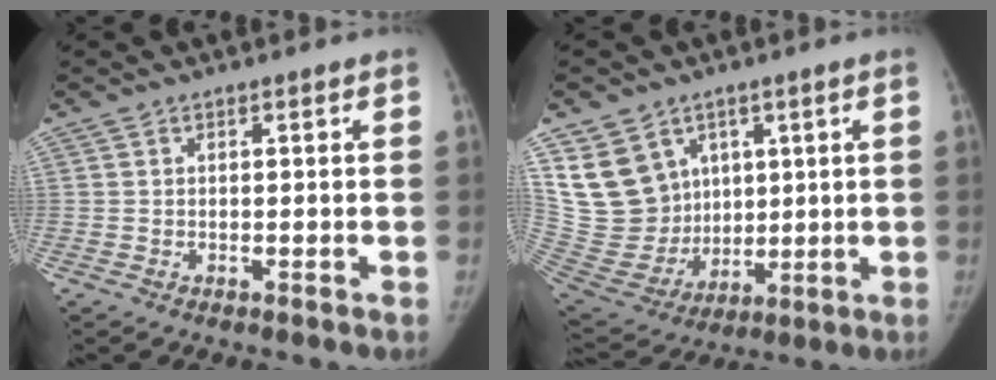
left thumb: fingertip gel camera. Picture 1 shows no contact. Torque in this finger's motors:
{"motor_torque": [0.56, 0.56, 1.56, -1.21, 0.14]}